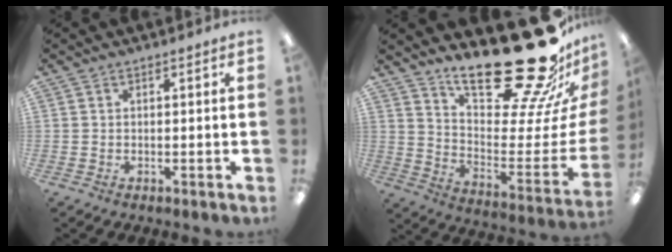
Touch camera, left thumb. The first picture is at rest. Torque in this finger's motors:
{"motor_torque": [2.34, 1.28, 1.45, -1.32, 0.10]}